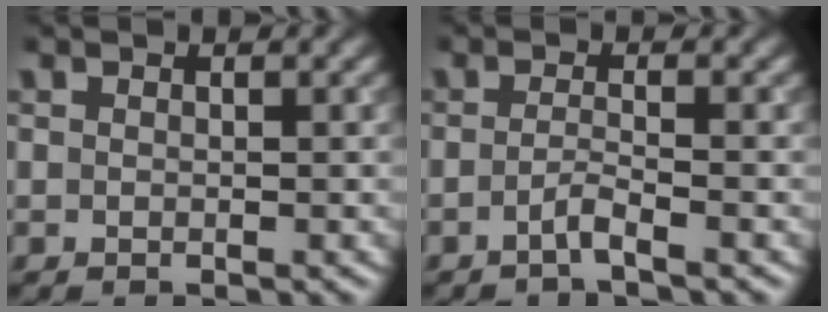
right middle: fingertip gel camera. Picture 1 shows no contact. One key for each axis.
{"total": 1.6, "fx": -0.9, "fy": 0.2, "fz": 1.4, "tx": -0.022, "ty": 0.003, "tz": -0.024}